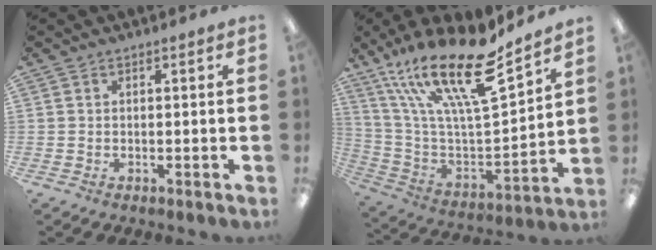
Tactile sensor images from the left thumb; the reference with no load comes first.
{"total": 23.9, "force": [16.9, 6.4, 15.6], "torque": [-0.283, -0.115, 0.287]}